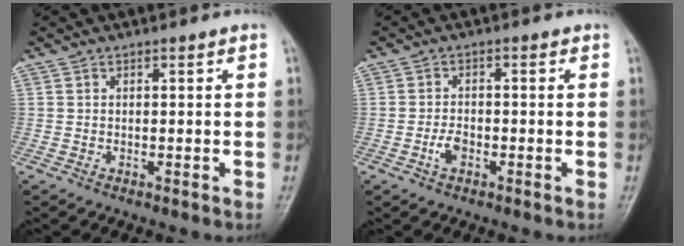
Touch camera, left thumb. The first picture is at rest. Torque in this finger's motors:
{"motor_torque": [-0.09, 0.13, 0.52, 0.25, 0.00]}